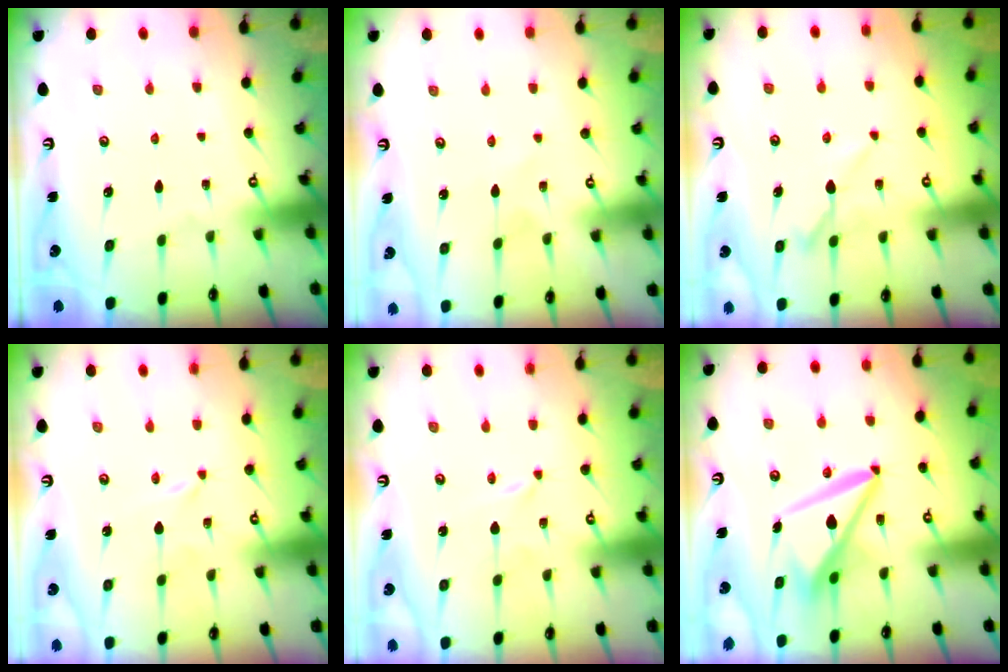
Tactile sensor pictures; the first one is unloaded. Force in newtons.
{"total": 1.8, "press": 1.8, "slide": 0.2}
{"total": 5.3, "press": 5.2, "slide": 0.9}
{"total": 0.0}
{"total": 0.0}
{"total": 10.7, "press": 10.6, "slide": 1.3}